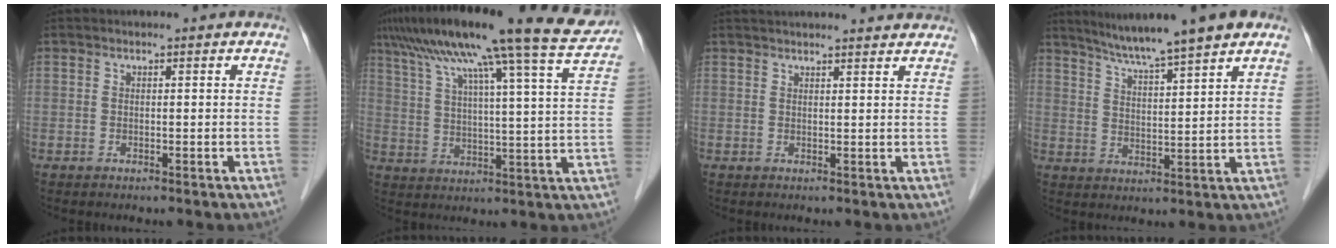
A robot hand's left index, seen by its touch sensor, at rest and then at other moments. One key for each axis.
{"total": 22.0, "fx": 17.9, "fy": -0.5, "fz": 12.8, "tx": -0.215, "ty": -0.002, "tz": 0.246}
{"total": 11.5, "fx": 10.9, "fy": 1.3, "fz": 3.5, "tx": -0.042, "ty": 0.031, "tz": 0.131}
{"total": 10.2, "fx": 8.5, "fy": -0.6, "fz": 5.7, "tx": -0.095, "ty": 0.016, "tz": 0.133}